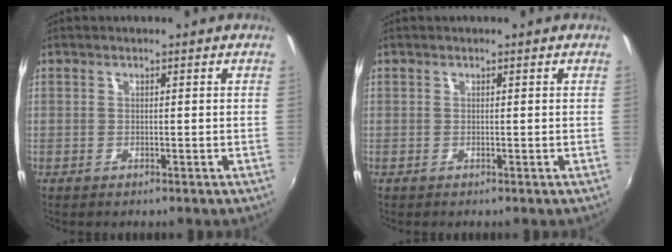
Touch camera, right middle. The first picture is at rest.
{"total": 0.0}